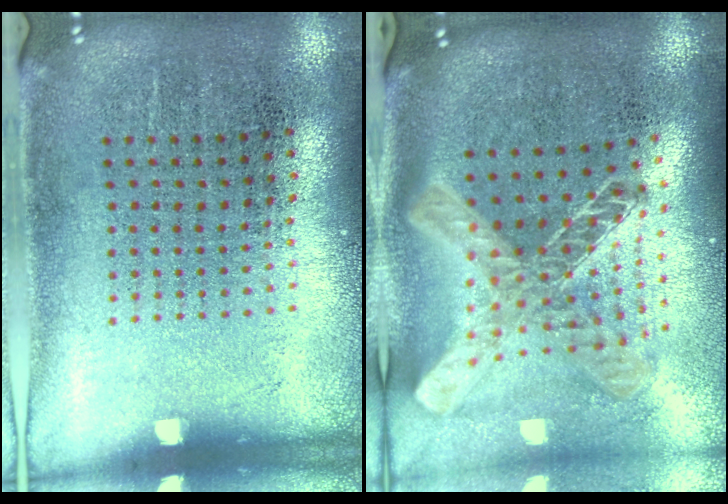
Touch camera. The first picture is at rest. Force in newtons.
{"total": 1.9, "press": 1.6, "slide": 1.1}